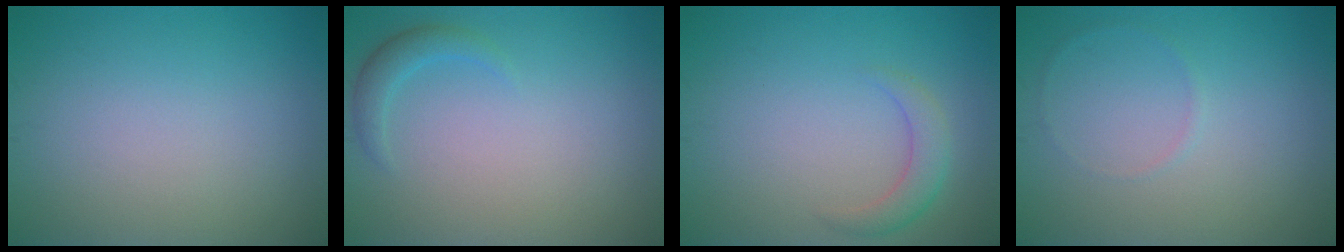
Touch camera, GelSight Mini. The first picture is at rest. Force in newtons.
{"total": 1.6, "press": 1.6, "slide": 0.1}
{"total": 2.2, "press": 2.2, "slide": 0.1}
{"total": 0.6, "press": 0.6, "slide": 0.1}